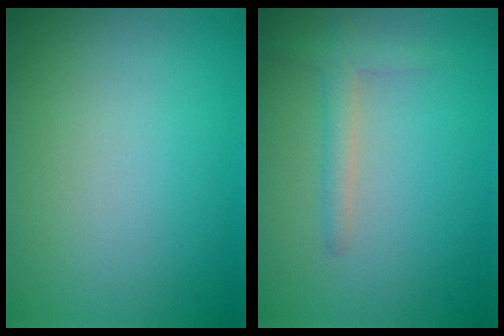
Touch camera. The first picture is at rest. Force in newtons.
{"total": 1.9, "press": 1.9, "slide": 0.2}